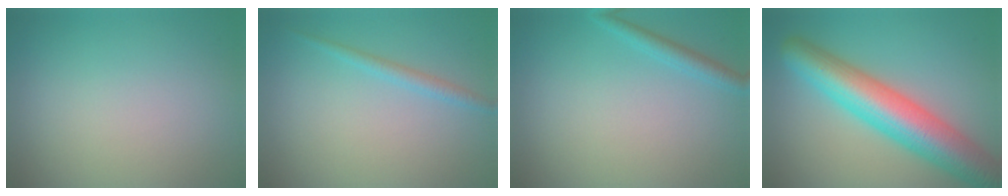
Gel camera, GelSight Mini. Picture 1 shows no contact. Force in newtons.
{"total": 1.3, "press": 1.3, "slide": 0.1}
{"total": 1.6, "press": 1.6, "slide": 0.1}
{"total": 8.9, "press": 8.9, "slide": 0.4}